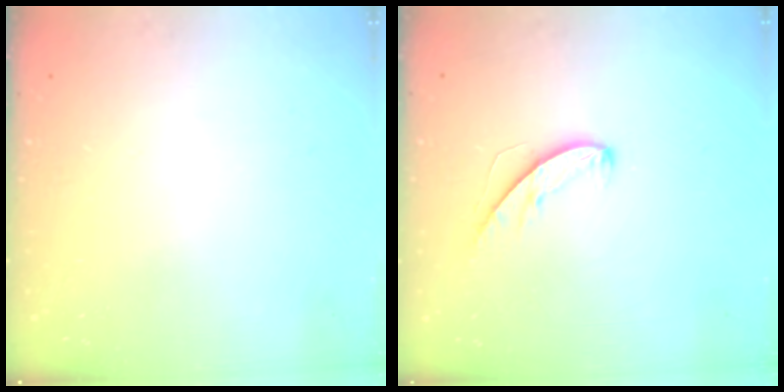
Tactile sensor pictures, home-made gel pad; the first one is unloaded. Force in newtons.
{"total": 5.7, "press": 5.7, "slide": 0.5}